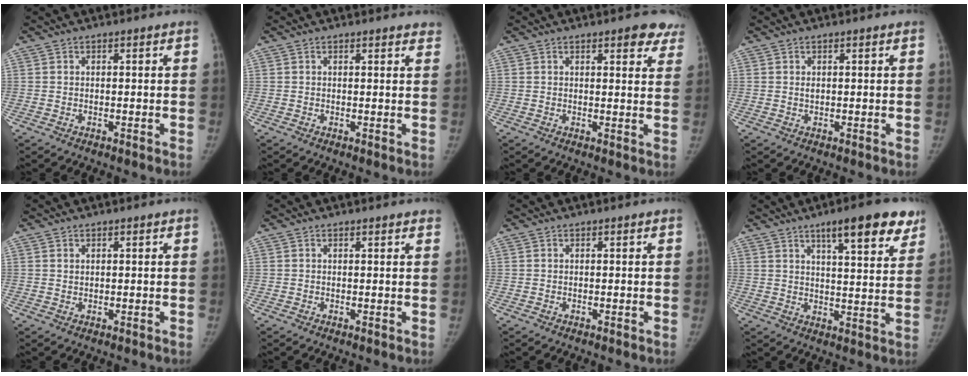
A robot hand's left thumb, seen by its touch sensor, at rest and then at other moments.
{"total": 3.1, "force": [2.7, 0.8, 1.2], "torque": [0.001, -0.004, 0.022]}
{"total": 7.0, "force": [5.1, 2.5, 4.2], "torque": [-0.017, -0.020, 0.049]}
{"total": 1.0, "force": [0.5, 0.4, 0.8], "torque": [-0.013, -0.002, 0.010]}
{"total": 0.8, "force": [0.6, 0.4, 0.4], "torque": [-0.004, -0.005, 0.010]}
{"total": 1.5, "force": [1.2, 0.3, 0.8], "torque": [-0.005, 0.001, 0.015]}
{"total": 0.0}
{"total": 13.8, "force": [8.7, 3.5, 10.1], "torque": [-0.109, -0.037, 0.122]}